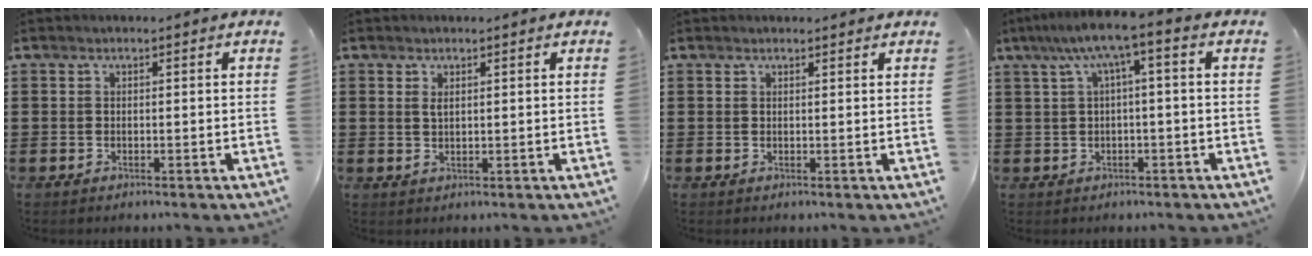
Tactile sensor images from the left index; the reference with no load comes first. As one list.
[{"total": 1.3, "force": [0.5, 0.5, 1.1], "torque": [-0.023, 0.003, 0.009]}, {"total": 0.7, "force": [0.7, 0.2, 0.1], "torque": [-0.005, 0.001, 0.013]}, {"total": 5.1, "force": [0.5, 0.5, 5.1], "torque": [-0.101, 0.002, 0.001]}]